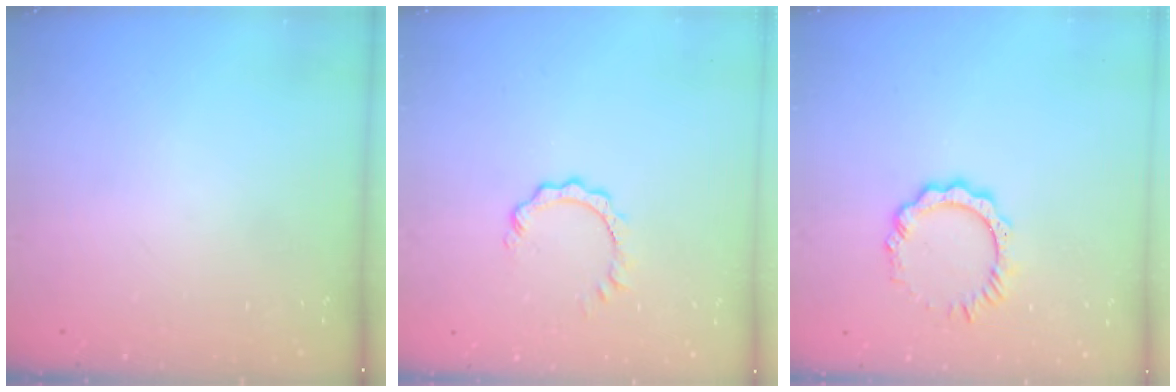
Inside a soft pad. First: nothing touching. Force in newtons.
{"total": 3.5, "press": 3.5, "slide": 0.3}
{"total": 6.9, "press": 6.8, "slide": 0.7}